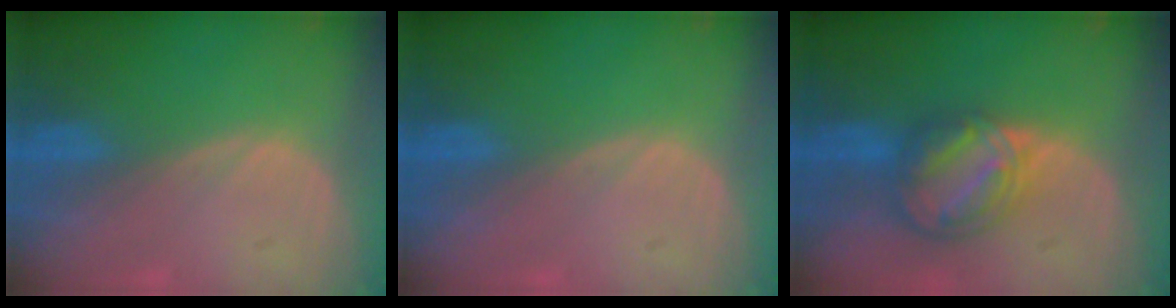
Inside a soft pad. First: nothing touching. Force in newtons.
{"total": 0.0}
{"total": 8.2, "press": 6.9, "slide": 4.4}